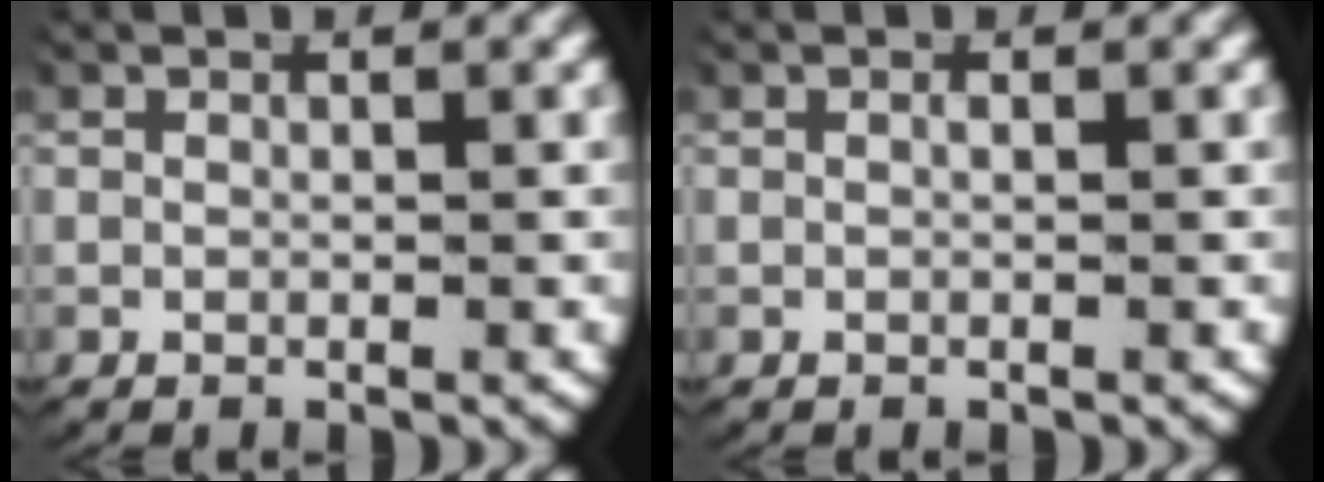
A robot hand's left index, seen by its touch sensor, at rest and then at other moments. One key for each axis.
{"total": 0.0}